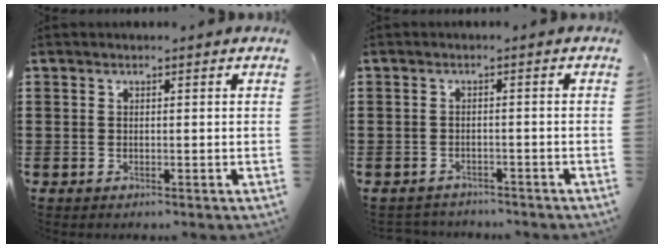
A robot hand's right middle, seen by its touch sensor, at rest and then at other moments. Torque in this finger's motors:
{"motor_torque": [0.22, 0.22, -0.07, -0.01]}